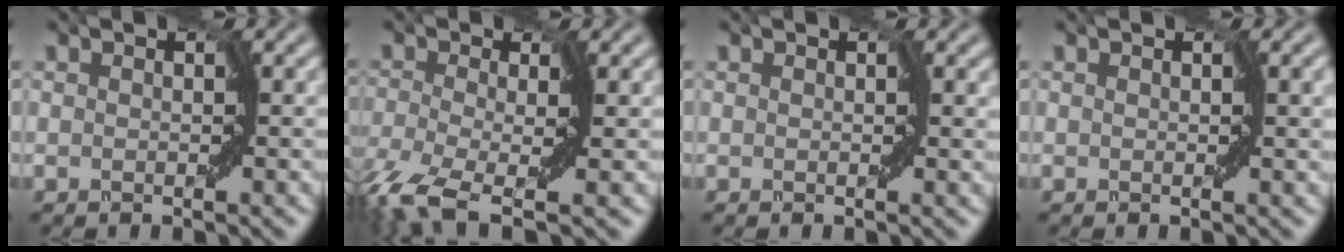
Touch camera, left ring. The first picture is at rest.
{"total": 6.9, "force": [-3.8, 2.8, 5.0], "torque": [-0.117, -0.022, -0.083]}
{"total": 0.7, "force": [0.1, 0.3, 0.7], "torque": [-0.007, -0.003, -0.002]}
{"total": 1.9, "force": [0.2, 0.7, 1.7], "torque": [-0.026, -0.001, -0.003]}